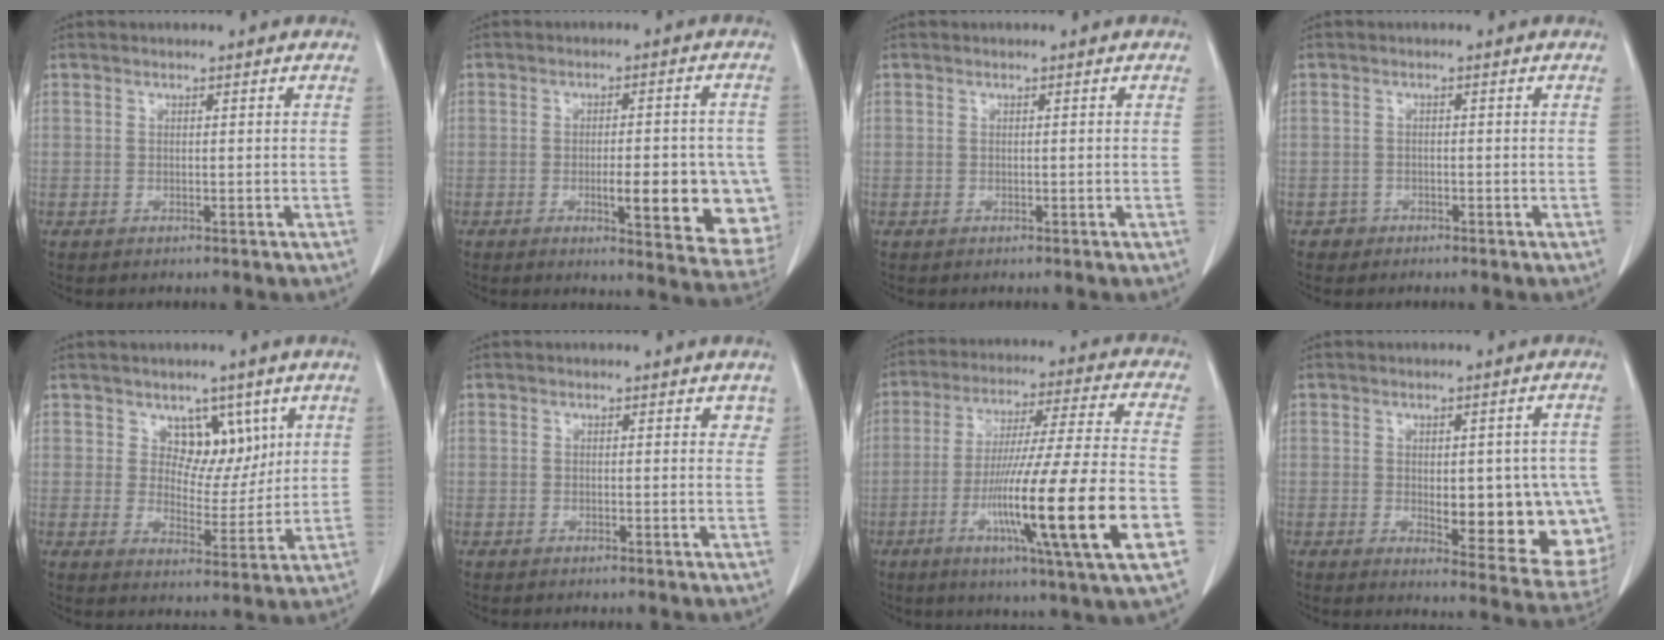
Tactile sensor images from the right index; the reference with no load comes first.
{"total": 13.7, "force": [-3.3, 3.4, 12.9], "torque": [-0.104, 0.008, -0.028]}
{"total": 0.0}
{"total": 1.4, "force": [-0.9, 1.1, -0.3], "torque": [0.002, 0.008, -0.020]}
{"total": 6.4, "force": [3.3, 4.1, 3.6], "torque": [-0.037, 0.000, 0.056]}
{"total": 1.9, "force": [1.3, 1.1, 1.0], "torque": [0.005, 0.003, 0.007]}
{"total": 21.8, "force": [-6.5, -0.3, 20.8], "torque": [-0.344, -0.026, -0.112]}
{"total": 15.6, "force": [-2.1, 6.0, 14.3], "torque": [-0.125, 0.006, -0.003]}